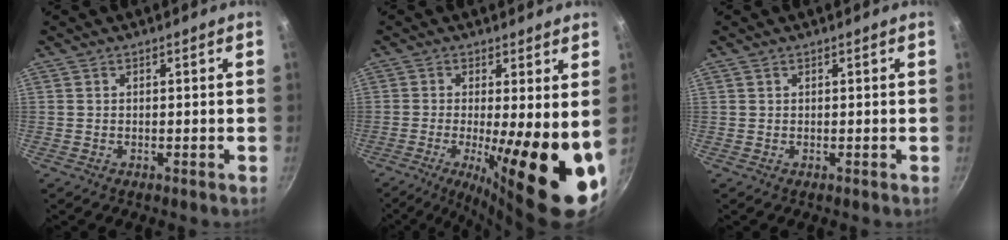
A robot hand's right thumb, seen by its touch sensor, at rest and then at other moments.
{"total": 18.0, "force": [-2.6, 4.4, 17.3], "torque": [-0.236, -0.032, -0.032]}
{"total": 0.0}